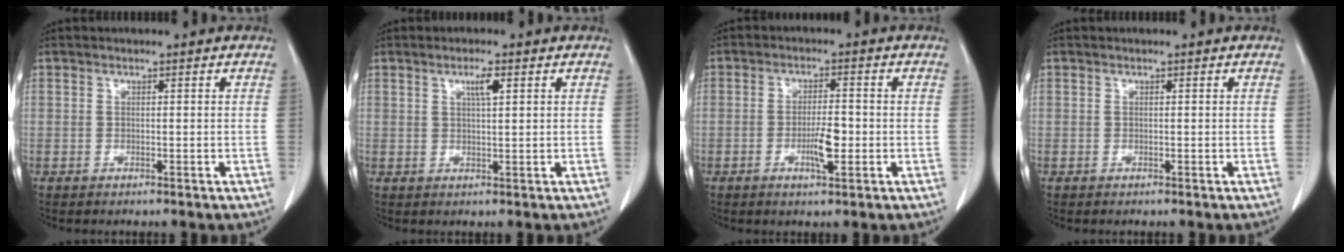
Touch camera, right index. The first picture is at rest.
{"total": 2.6, "force": [1.2, 0.2, 2.3], "torque": [-0.042, 0.000, 0.020]}
{"total": 4.7, "force": [-1.3, 0.9, 4.4], "torque": [-0.079, -0.001, -0.020]}
{"total": 0.0}